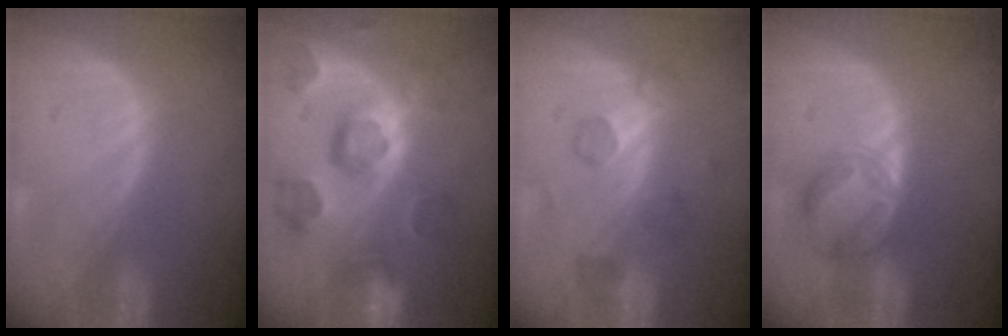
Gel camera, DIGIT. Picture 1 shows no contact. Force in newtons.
{"total": 11.3, "press": 10.0, "slide": 5.3}
{"total": 5.2, "press": 4.9, "slide": 1.5}
{"total": 5.5, "press": 5.4, "slide": 1.0}